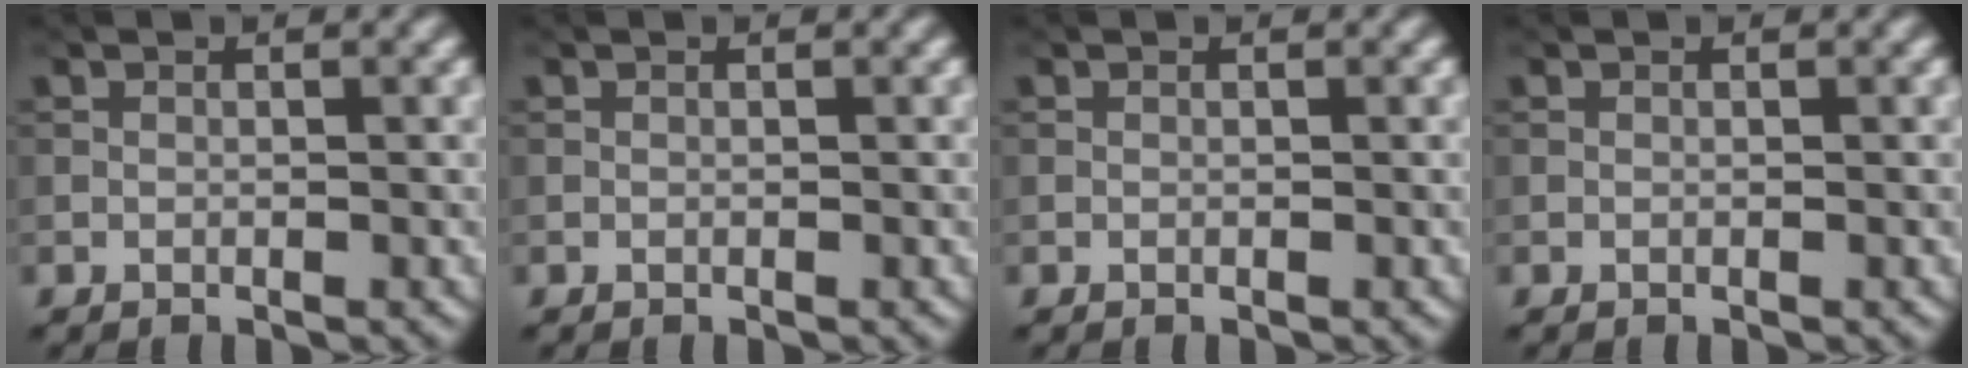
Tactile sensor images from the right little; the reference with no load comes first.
{"total": 0.0}
{"total": 0.0}
{"total": 0.0}